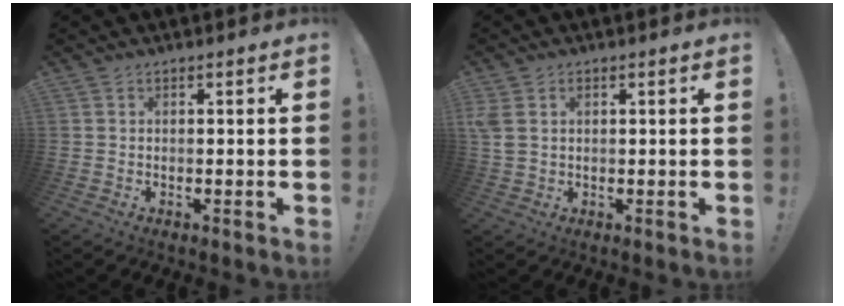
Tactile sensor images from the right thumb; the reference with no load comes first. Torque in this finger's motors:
{"motor_torque": [0.65, 1.38, 0.67, 0.20, 0.00]}